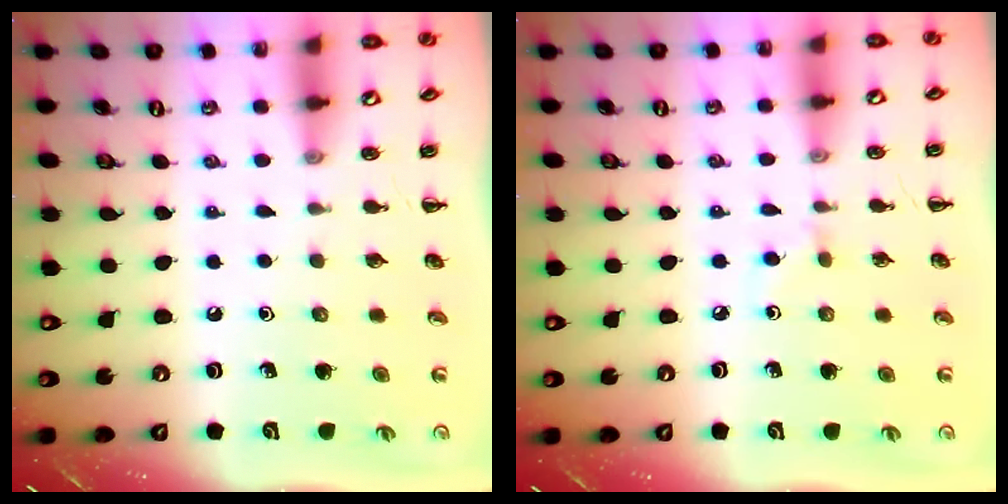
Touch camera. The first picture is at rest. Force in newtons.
{"total": 2.6, "press": 2.4, "slide": 1.1}